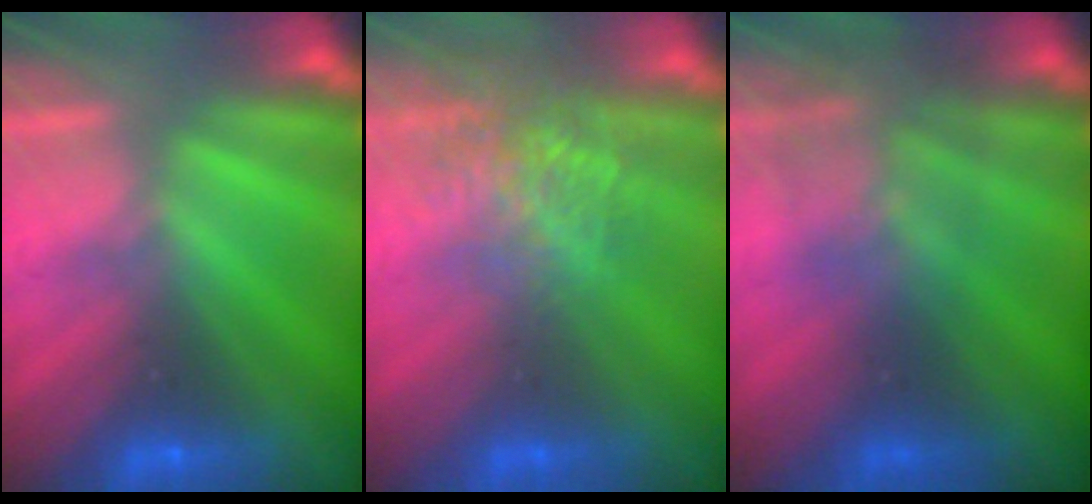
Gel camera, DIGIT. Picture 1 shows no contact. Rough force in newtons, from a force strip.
{"total": 3.7}
{"total": 1.3}